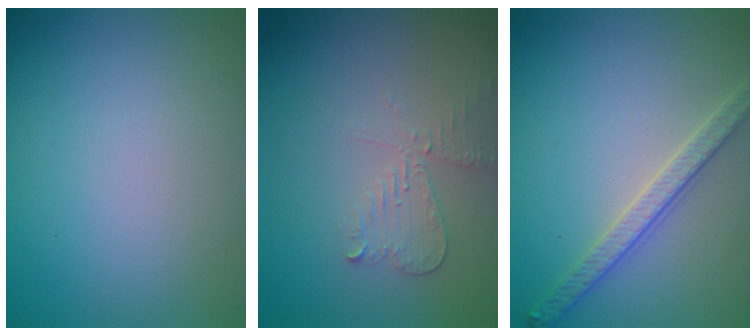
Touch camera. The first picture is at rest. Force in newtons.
{"total": 2.4, "press": 2.3, "slide": 0.5}
{"total": 3.0, "press": 2.9, "slide": 0.7}